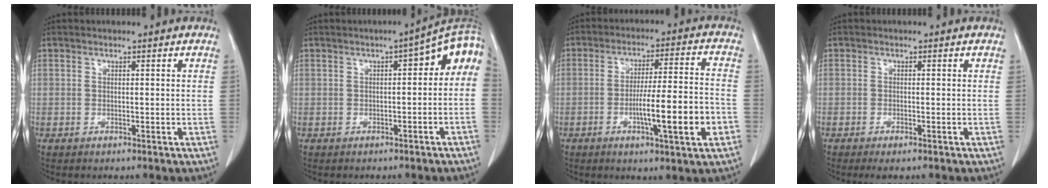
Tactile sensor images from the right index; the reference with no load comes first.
{"total": 8.2, "force": [0.5, 2.9, 7.7], "torque": [-0.098, 0.034, 0.001]}
{"total": 11.6, "force": [-3.6, 0.5, 11.0], "torque": [-0.174, 0.002, -0.055]}
{"total": 1.9, "force": [-1.3, 0.3, 1.4], "torque": [-0.019, -0.004, -0.019]}